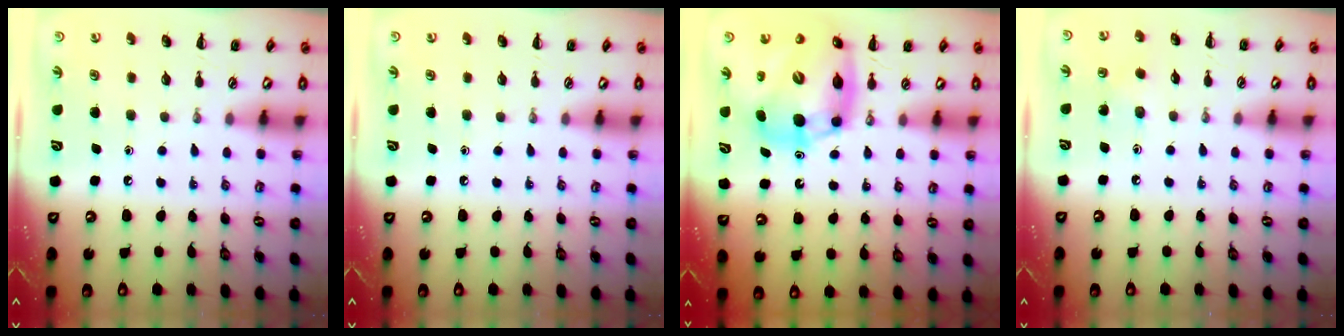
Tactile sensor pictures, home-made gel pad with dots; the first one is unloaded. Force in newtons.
{"total": 0.0}
{"total": 12.3, "press": 11.8, "slide": 3.5}
{"total": 4.4, "press": 4.2, "slide": 1.3}